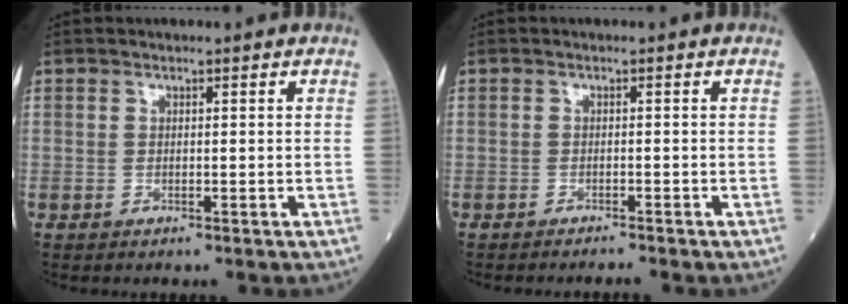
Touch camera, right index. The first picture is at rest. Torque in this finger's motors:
{"motor_torque": [-0.12, -0.05, -0.02, -0.01]}